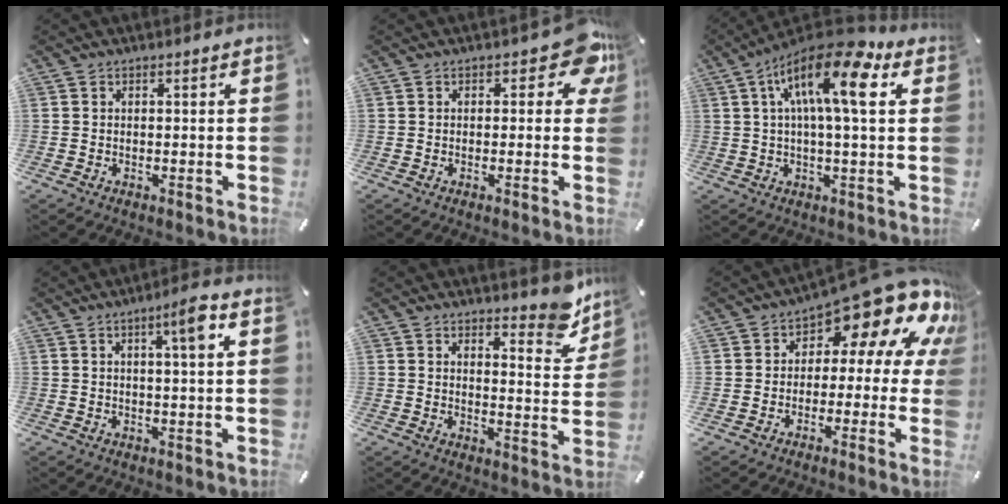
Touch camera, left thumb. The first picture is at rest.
{"total": 6.9, "force": [2.7, 3.6, 5.2], "torque": [-0.057, -0.009, 0.041]}
{"total": 16.1, "force": [5.8, 4.9, 14.2], "torque": [-0.240, -0.020, 0.093]}
{"total": 5.7, "force": [2.3, 0.4, 5.2], "torque": [-0.081, -0.008, 0.030]}
{"total": 8.5, "force": [7.2, 3.4, 3.1], "torque": [-0.021, -0.059, 0.124]}
{"total": 15.5, "force": [8.8, 8.0, 9.9], "torque": [-0.137, -0.071, 0.145]}